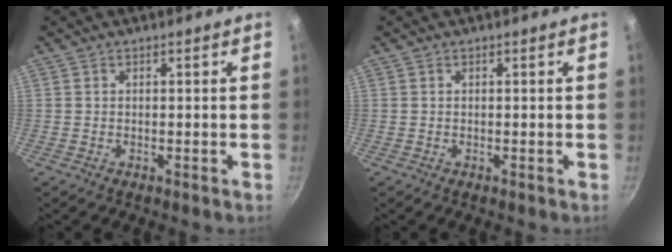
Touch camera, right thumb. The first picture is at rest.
{"total": 0.0}